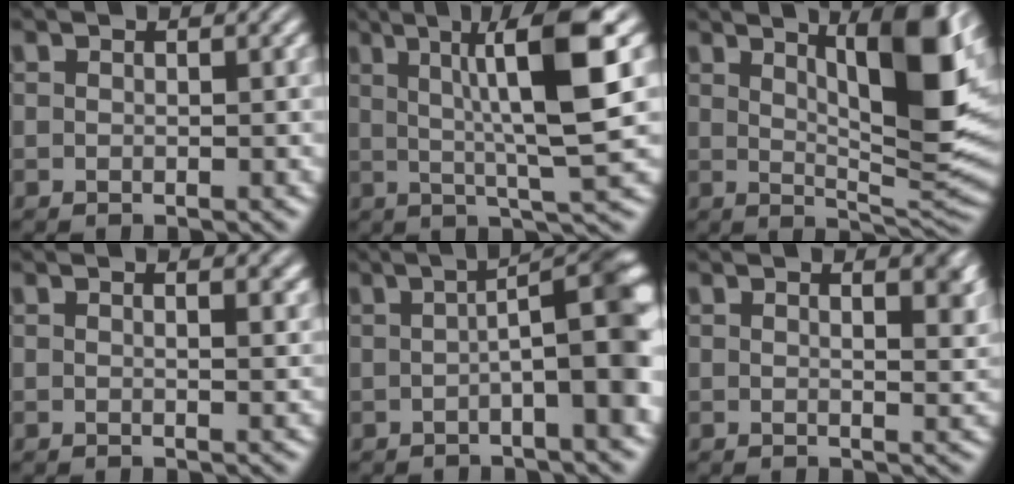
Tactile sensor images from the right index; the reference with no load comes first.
{"total": 8.7, "force": [3.2, -0.4, 8.0], "torque": [-0.099, 0.012, 0.047]}
{"total": 10.3, "force": [3.7, 1.5, 9.5], "torque": [-0.107, 0.006, 0.063]}
{"total": 1.5, "force": [1.0, -0.2, 1.0], "torque": [-0.011, -0.003, 0.015]}
{"total": 8.2, "force": [-0.6, 2.0, 7.9], "torque": [-0.075, -0.003, -0.009]}
{"total": 2.4, "force": [1.2, -0.4, 2.0], "torque": [-0.017, -0.007, 0.020]}